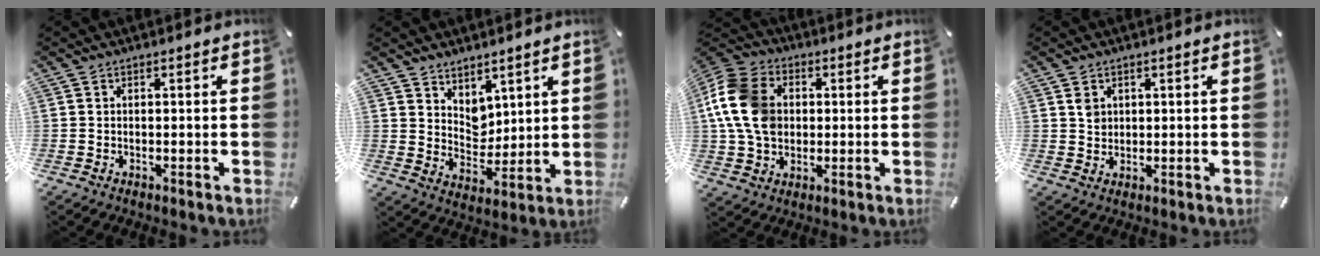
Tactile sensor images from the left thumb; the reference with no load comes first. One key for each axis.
{"total": 7.2, "fx": 5.3, "fy": 4.8, "fz": -0.6, "tx": -0.006, "ty": -0.046, "tz": 0.104}
{"total": 13.8, "fx": 1.0, "fy": 11.1, "fz": 8.2, "tx": -0.199, "ty": 0.019, "tz": 0.017}
{"total": 2.7, "fx": 1.1, "fy": 2.3, "fz": 0.7, "tx": -0.002, "ty": -0.004, "tz": 0.018}